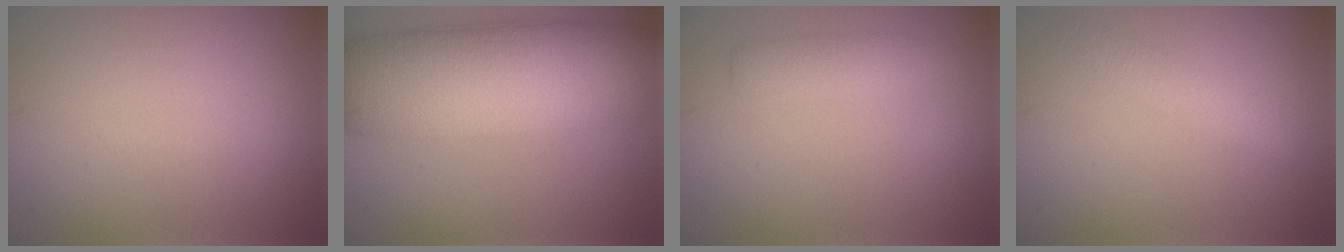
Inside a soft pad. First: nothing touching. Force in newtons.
{"total": 14.1, "press": 14.1, "slide": 0.4}
{"total": 2.0, "press": 2.0, "slide": 0.2}
{"total": 1.9, "press": 1.9, "slide": 0.1}